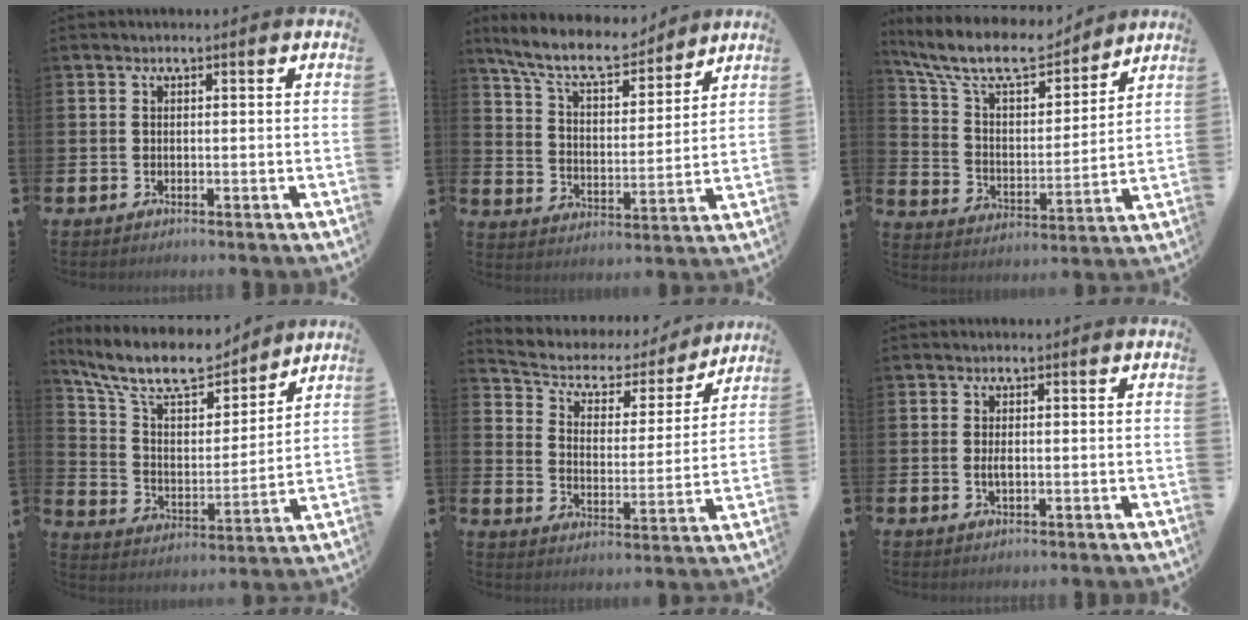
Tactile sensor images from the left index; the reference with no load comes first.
{"total": 9.5, "force": [8.6, 2.3, 3.3], "torque": [-0.090, -0.052, 0.152]}
{"total": 11.5, "force": [10.2, 3.1, 4.3], "torque": [-0.119, -0.066, 0.178]}
{"total": 12.1, "force": [10.7, 3.5, 4.4], "torque": [-0.117, -0.067, 0.188]}
{"total": 4.9, "force": [4.0, 2.6, 1.1], "torque": [-0.047, -0.035, 0.059]}
{"total": 1.4, "force": [0.0, 0.5, 1.3], "torque": [-0.022, 0.001, -0.002]}